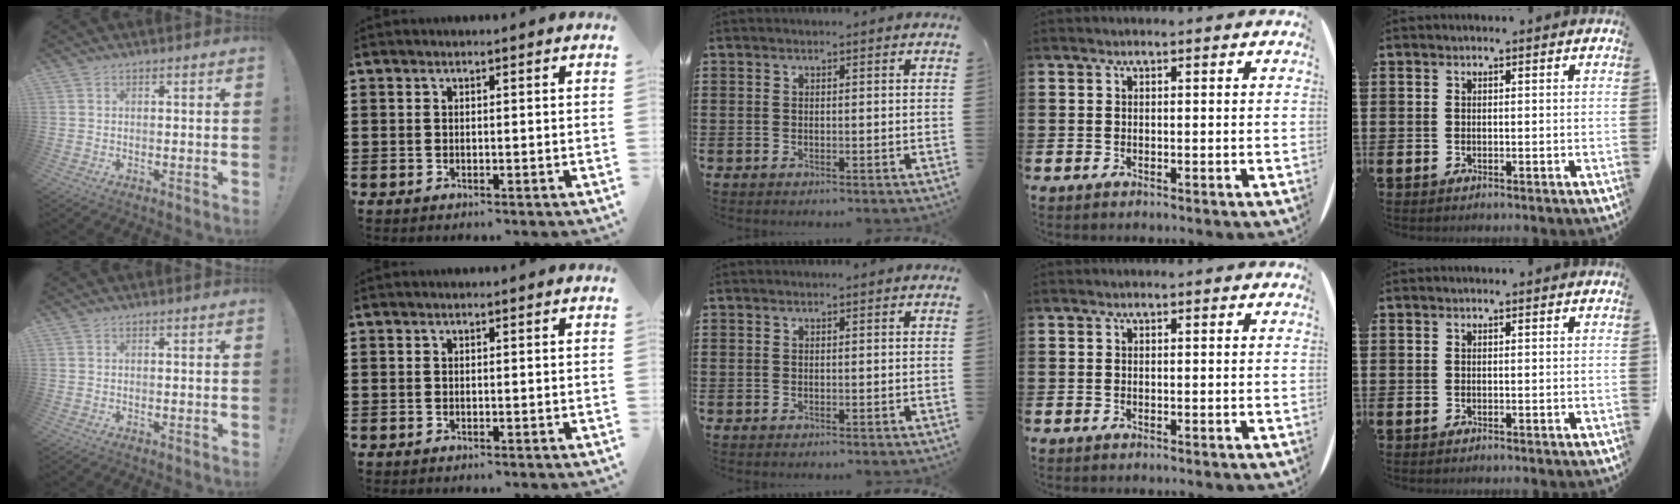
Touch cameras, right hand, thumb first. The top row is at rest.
{}